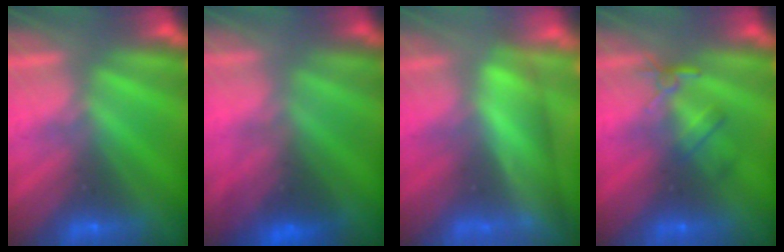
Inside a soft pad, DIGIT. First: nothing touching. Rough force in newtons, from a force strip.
{"total": 2.3}
{"total": 4.0}
{"total": 2.4}